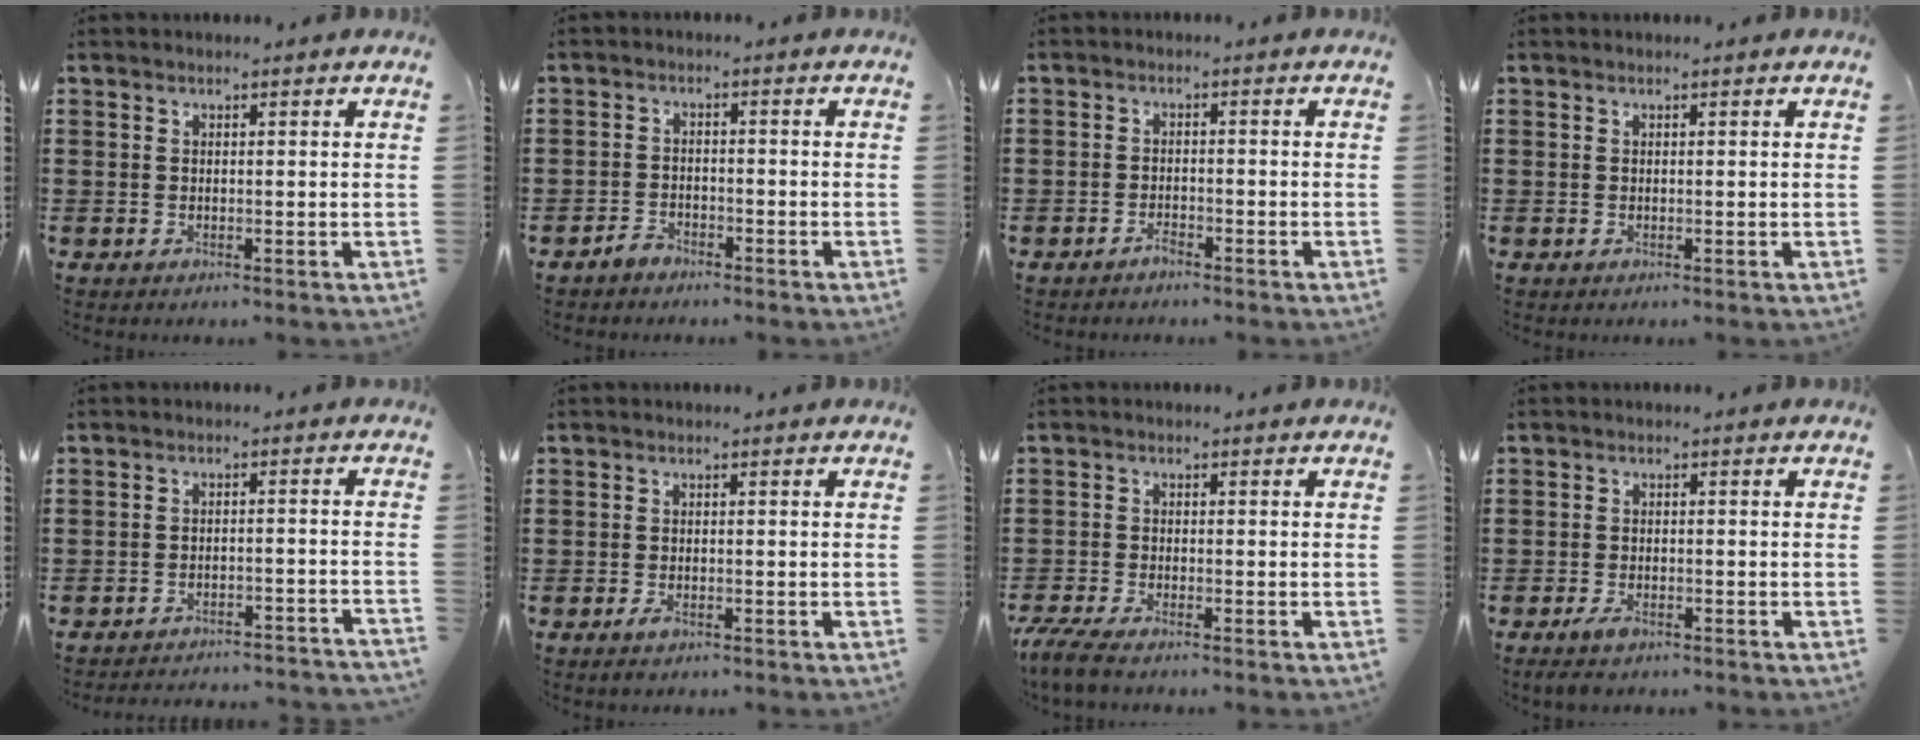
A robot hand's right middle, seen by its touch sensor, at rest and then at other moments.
{"total": 2.4, "force": [-2.1, 1.0, 0.2], "torque": [-0.009, 0.005, -0.045]}
{"total": 1.8, "force": [-1.6, 0.6, 0.3], "torque": [-0.010, 0.001, -0.034]}
{"total": 0.0}
{"total": 3.0, "force": [-3.0, -0.1, 0.3], "torque": [-0.009, 0.000, -0.062]}
{"total": 1.3, "force": [-0.8, 0.5, 0.9], "torque": [-0.027, -0.006, -0.018]}
{"total": 3.5, "force": [-3.2, 0.1, 1.5], "torque": [-0.046, -0.012, -0.067]}
{"total": 2.0, "force": [-1.4, 0.7, 1.4], "torque": [-0.041, -0.007, -0.030]}